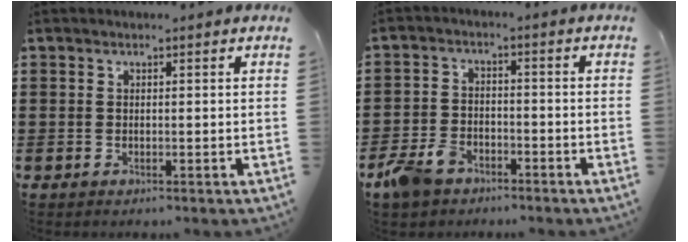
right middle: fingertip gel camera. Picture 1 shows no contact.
{"total": 5.1, "force": [-3.9, 2.7, 2.0], "torque": [-0.068, 0.003, -0.084]}